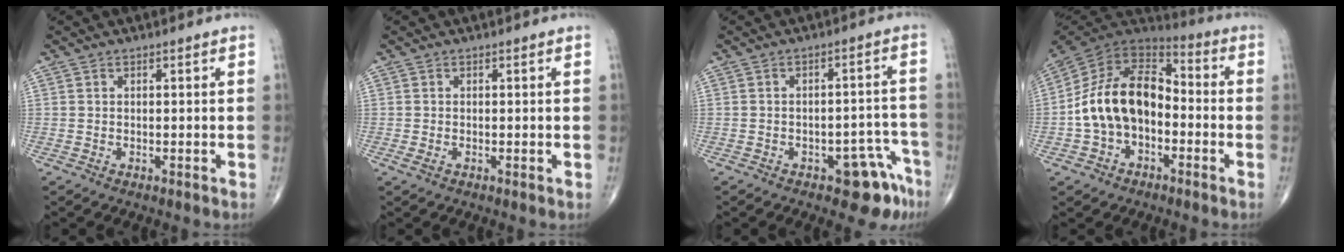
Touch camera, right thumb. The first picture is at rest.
{"total": 1.1, "force": [-0.3, 0.5, 1.0], "torque": [-0.024, -0.004, -0.007]}
{"total": 8.0, "force": [-5.0, 3.7, 5.0], "torque": [-0.028, 0.041, -0.059]}
{"total": 17.1, "force": [-2.8, 11.5, 12.3], "torque": [-0.201, 0.051, -0.056]}